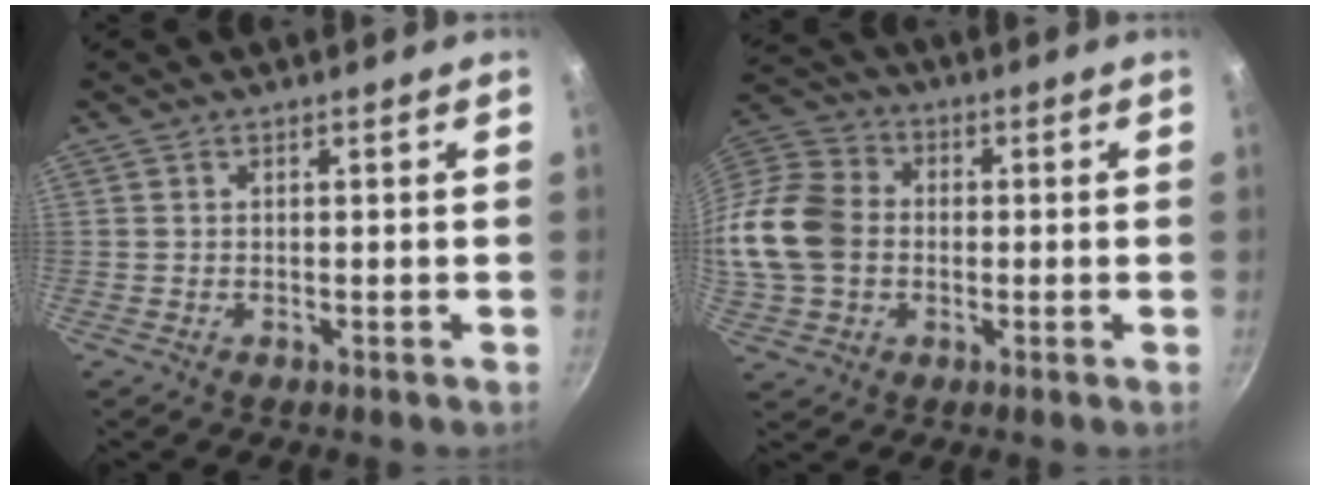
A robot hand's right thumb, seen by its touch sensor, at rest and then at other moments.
{"total": 17.2, "force": [-1.1, 13.7, 10.4], "torque": [-0.213, 0.028, -0.034]}